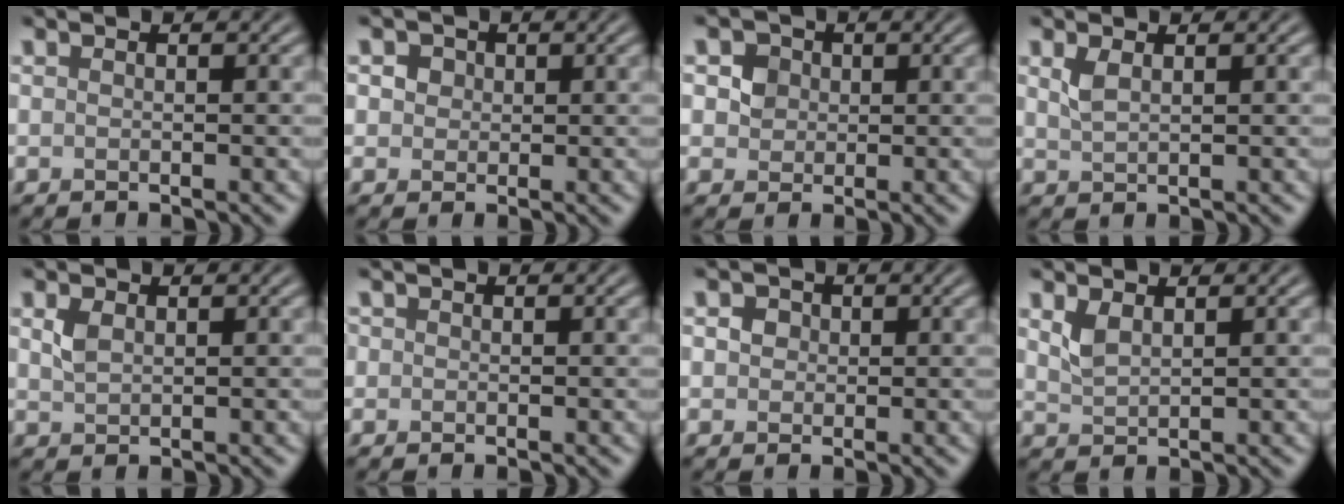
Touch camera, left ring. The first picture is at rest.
{"total": 2.7, "force": [1.2, 2.1, 1.2], "torque": [-0.021, 0.009, 0.015]}
{"total": 4.1, "force": [1.7, 3.3, 1.8], "torque": [-0.033, 0.012, 0.022]}
{"total": 1.4, "force": [0.8, 0.5, 1.0], "torque": [-0.026, 0.001, 0.021]}
{"total": 1.5, "force": [0.7, 1.0, 1.0], "torque": [-0.024, 0.001, 0.017]}
{"total": 0.6, "force": [0.1, 0.6, 0.1], "torque": [0.005, 0.001, -0.002]}
{"total": 1.8, "force": [0.5, 1.5, 0.7], "torque": [-0.008, 0.006, 0.006]}
{"total": 1.6, "force": [1.1, 0.7, 1.0], "torque": [-0.027, 0.000, 0.027]}